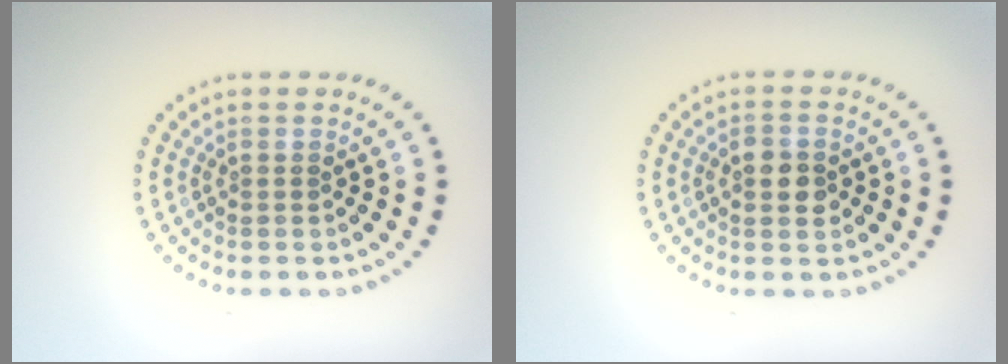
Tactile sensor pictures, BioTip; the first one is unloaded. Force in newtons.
{"total": 2.5, "press": 2.5, "slide": 0.1}